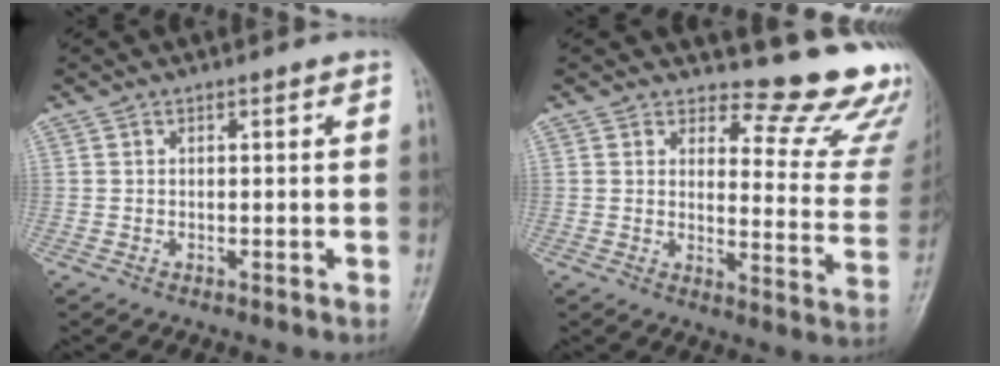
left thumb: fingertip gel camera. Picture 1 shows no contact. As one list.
[{"total": 15.2, "force": [14.5, 3.5, 3.0], "torque": [0.006, -0.167, 0.150]}]